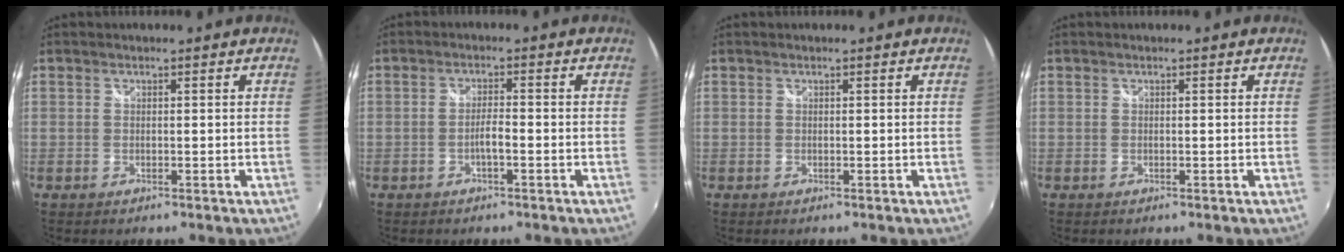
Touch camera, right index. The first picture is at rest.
{"total": 2.1, "force": [-1.1, 0.0, 1.8], "torque": [-0.035, 0.002, -0.021]}
{"total": 0.0}
{"total": 0.0}